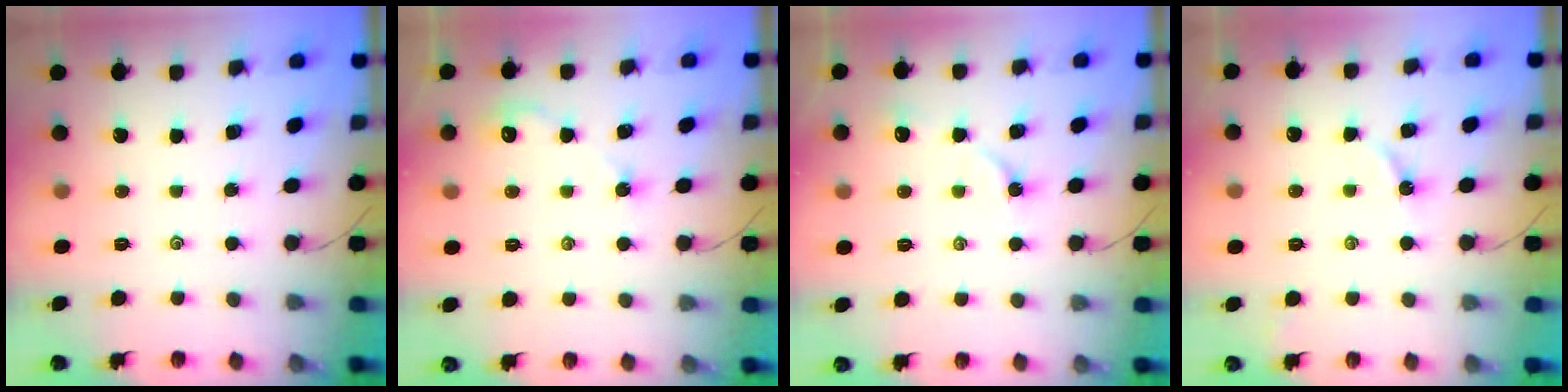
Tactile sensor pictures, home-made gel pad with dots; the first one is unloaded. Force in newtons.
{"total": 2.5, "press": 2.5, "slide": 0.4}
{"total": 5.0, "press": 5.0, "slide": 0.7}
{"total": 2.8, "press": 2.8, "slide": 0.3}